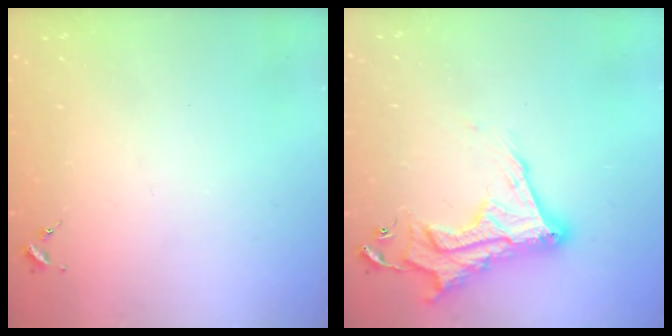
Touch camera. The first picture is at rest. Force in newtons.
{"total": 16.1, "press": 16.1, "slide": 1.3}